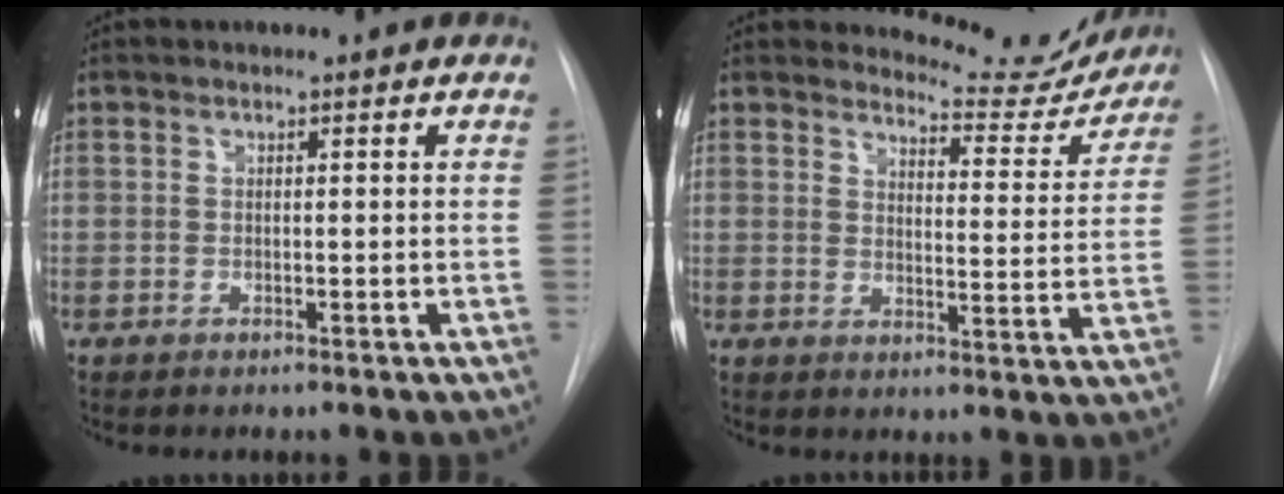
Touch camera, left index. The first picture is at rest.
{"total": 10.6, "force": [10.4, 2.0, 0.0], "torque": [0.011, -0.048, 0.115]}